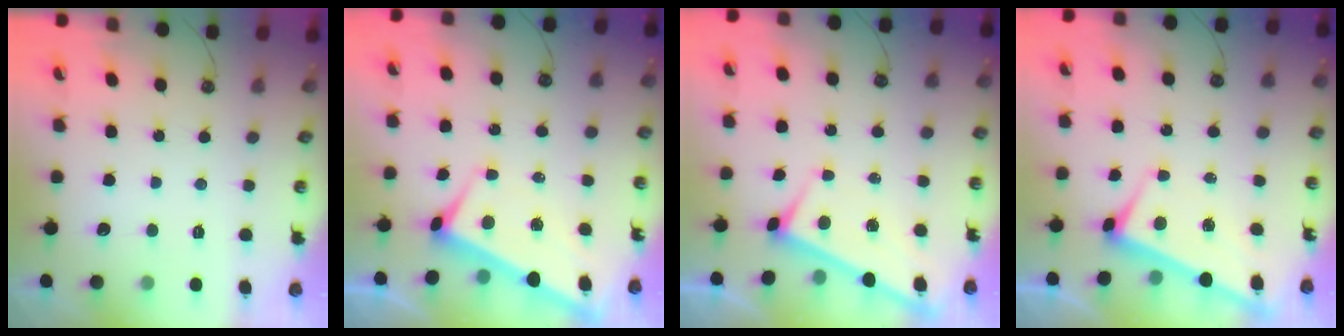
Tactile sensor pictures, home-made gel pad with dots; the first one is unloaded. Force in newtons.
{"total": 2.6, "press": 2.5, "slide": 0.7}
{"total": 3.3, "press": 3.3, "slide": 0.2}
{"total": 2.7, "press": 2.7, "slide": 0.4}